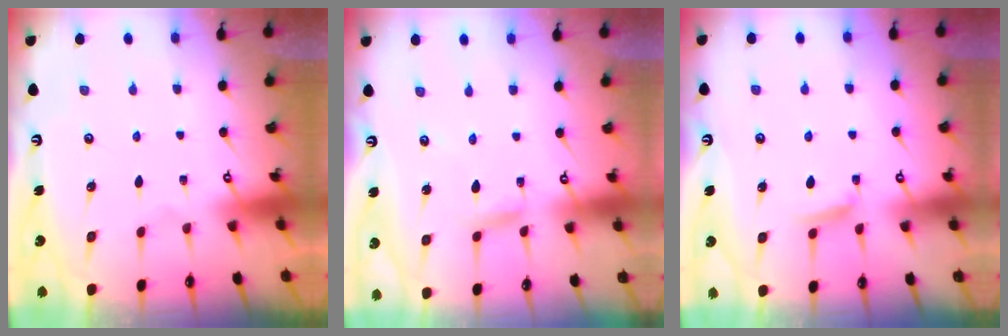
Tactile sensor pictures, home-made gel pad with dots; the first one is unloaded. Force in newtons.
{"total": 3.1, "press": 3.1, "slide": 0.2}
{"total": 5.0, "press": 4.9, "slide": 0.8}